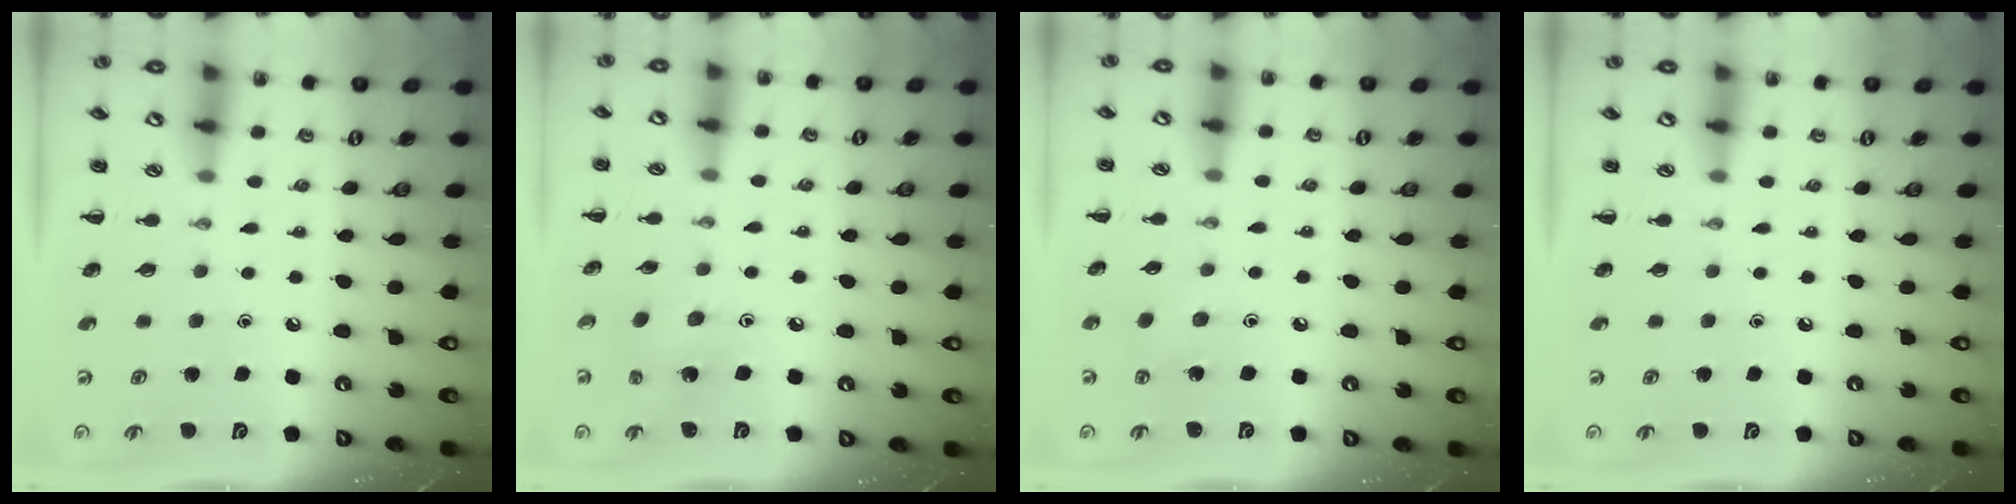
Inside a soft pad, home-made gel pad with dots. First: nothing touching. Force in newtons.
{"total": 1.7, "press": 1.7, "slide": 0.5}
{"total": 2.4, "press": 2.3, "slide": 0.6}
{"total": 0.0}